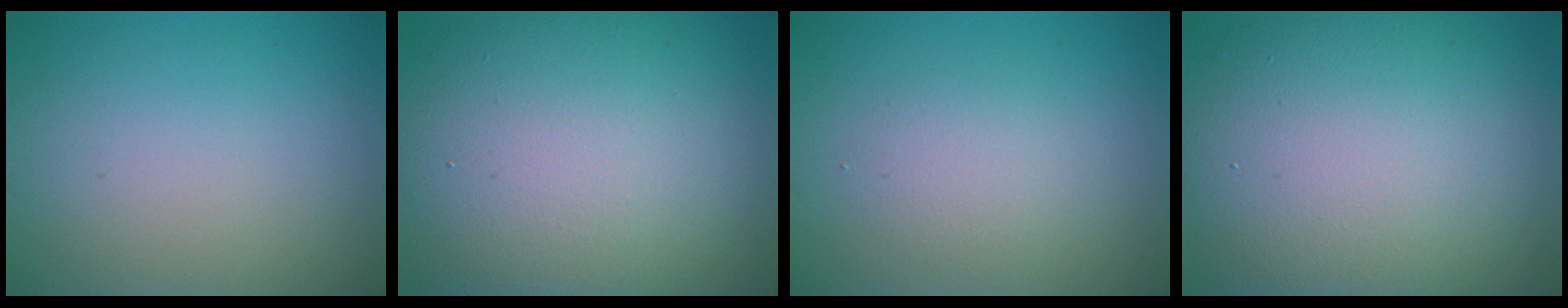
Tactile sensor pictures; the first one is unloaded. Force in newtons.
{"total": 15.3, "press": 15.3, "slide": 1.1}
{"total": 2.0, "press": 2.0, "slide": 0.1}
{"total": 14.6, "press": 14.6, "slide": 0.5}